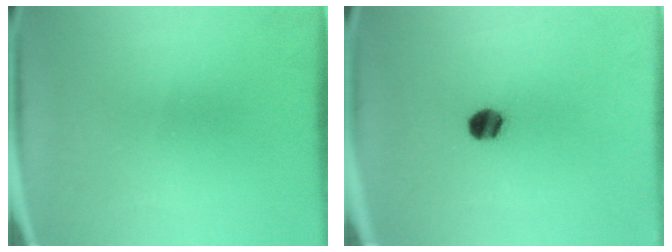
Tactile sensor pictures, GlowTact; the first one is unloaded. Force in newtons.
{"total": 4.8}